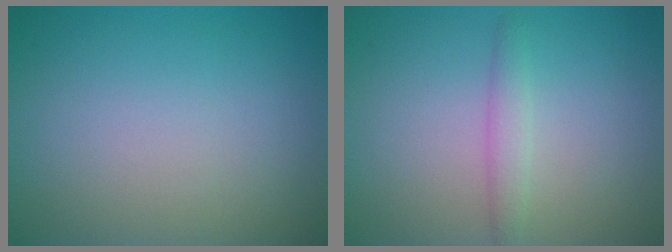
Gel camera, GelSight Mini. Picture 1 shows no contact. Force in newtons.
{"total": 1.4, "press": 1.4, "slide": 0.0}